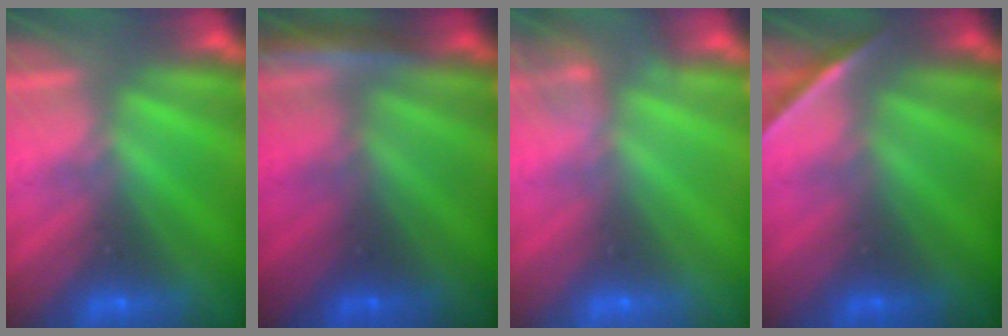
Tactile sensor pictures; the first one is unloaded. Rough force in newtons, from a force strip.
{"total": 2.0}
{"total": 1.8}
{"total": 1.6}